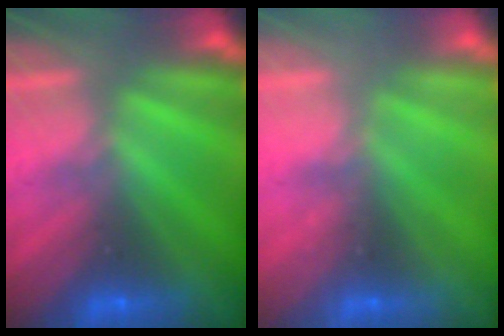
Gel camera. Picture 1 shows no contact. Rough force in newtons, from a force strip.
{"total": 1.9}